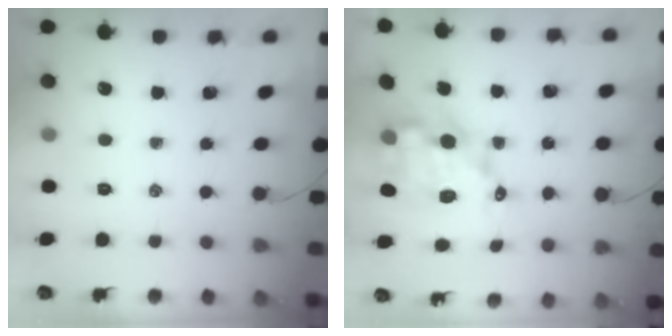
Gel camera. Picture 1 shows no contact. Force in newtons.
{"total": 11.6, "press": 11.2, "slide": 3.3}